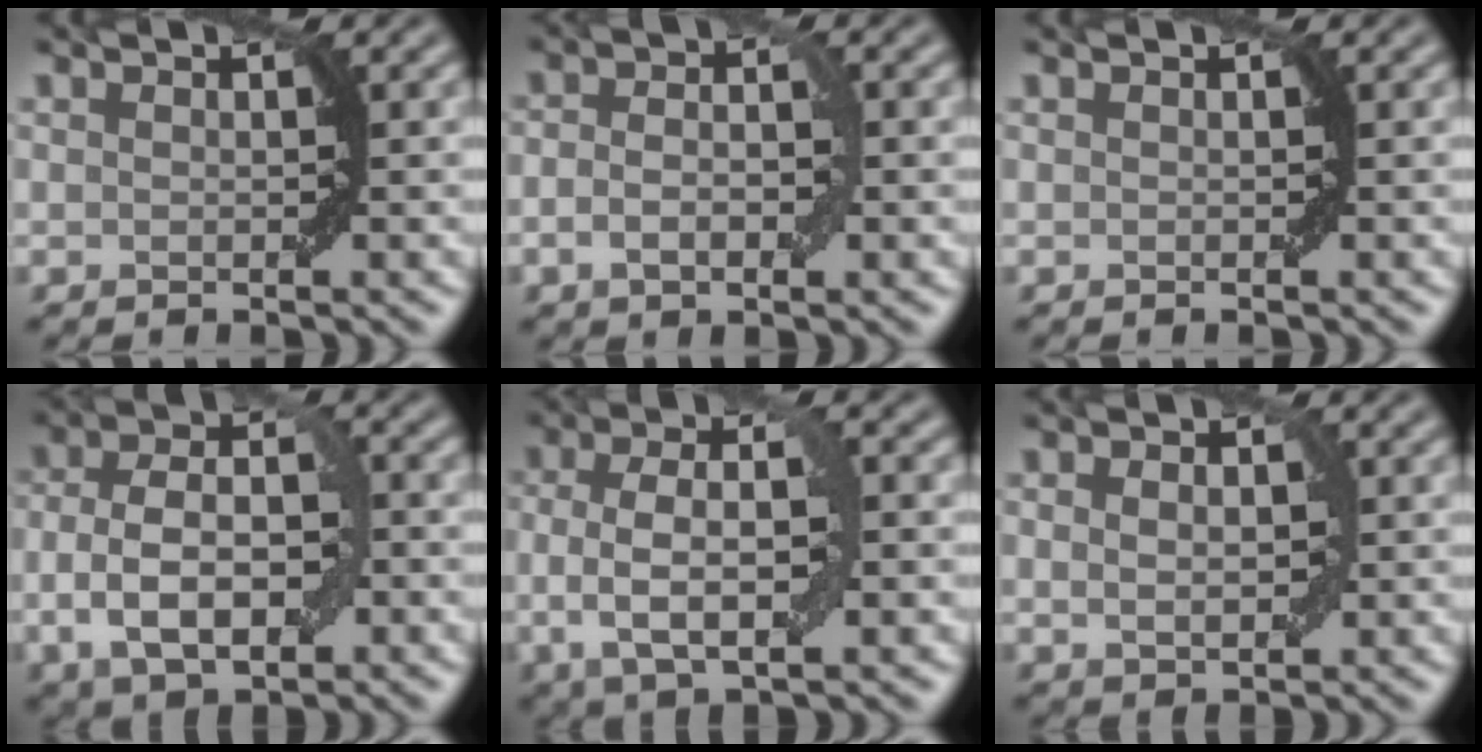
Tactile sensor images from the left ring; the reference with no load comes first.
{"total": 3.1, "force": [-0.7, 1.6, 2.5], "torque": [-0.047, 0.003, -0.013]}
{"total": 0.0}
{"total": 7.6, "force": [-1.8, 4.2, 6.1], "torque": [-0.113, 0.005, -0.038]}
{"total": 6.2, "force": [-0.4, 2.6, 5.6], "torque": [-0.108, 0.002, -0.010]}
{"total": 2.8, "force": [0.3, 1.8, 2.0], "torque": [-0.030, 0.005, 0.006]}